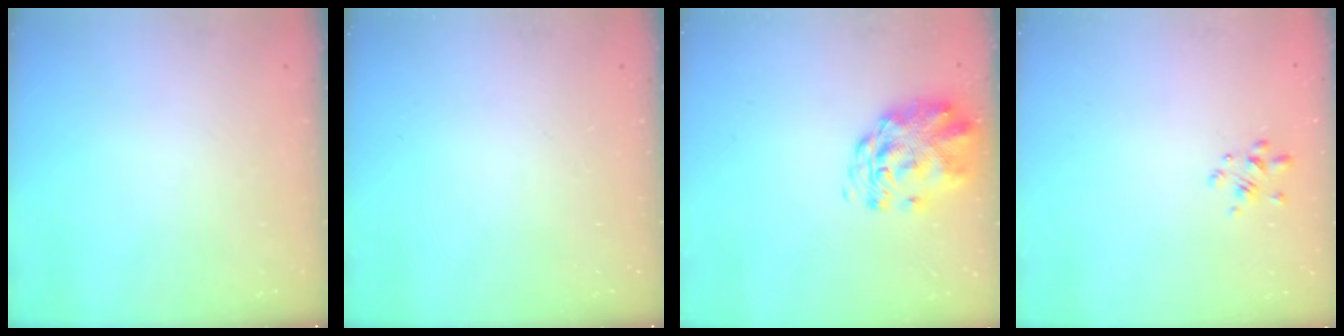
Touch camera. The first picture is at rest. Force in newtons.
{"total": 0.0}
{"total": 3.3, "press": 3.2, "slide": 1.0}
{"total": 2.6, "press": 2.3, "slide": 1.2}